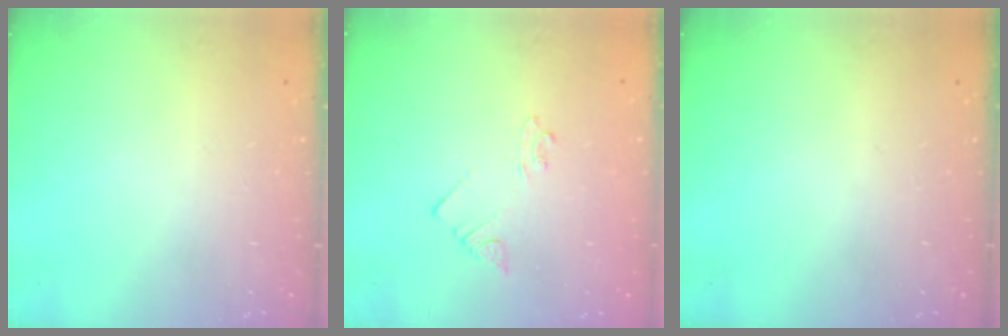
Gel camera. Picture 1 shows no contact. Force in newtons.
{"total": 3.6, "press": 3.6, "slide": 0.6}
{"total": 0.0}